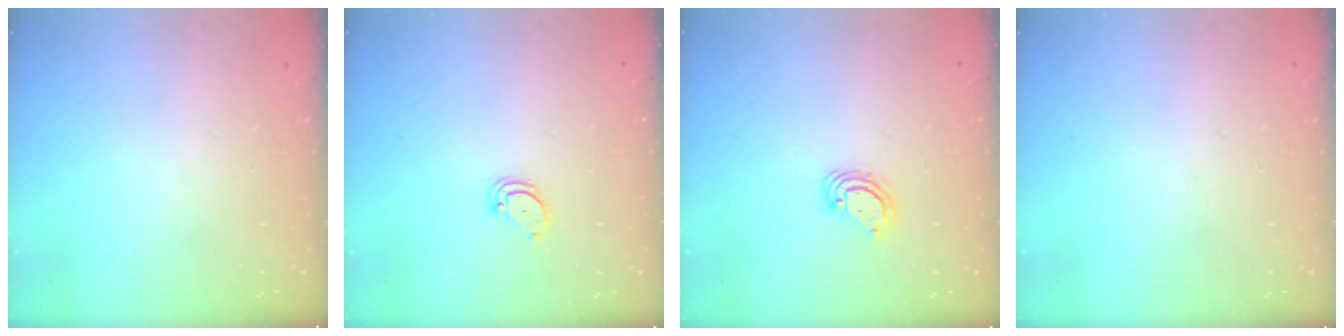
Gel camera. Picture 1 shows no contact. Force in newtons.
{"total": 3.0, "press": 3.0, "slide": 0.2}
{"total": 3.6, "press": 3.6, "slide": 0.3}
{"total": 0.0}